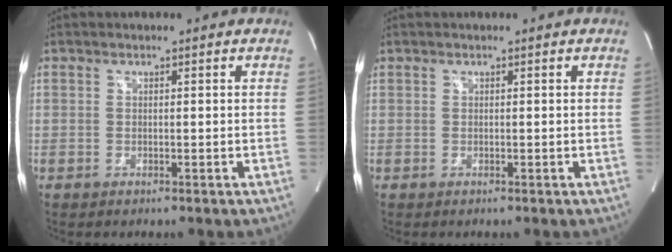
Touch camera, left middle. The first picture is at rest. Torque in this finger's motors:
{"motor_torque": [0.75, -0.74, 0.57, 0.21]}